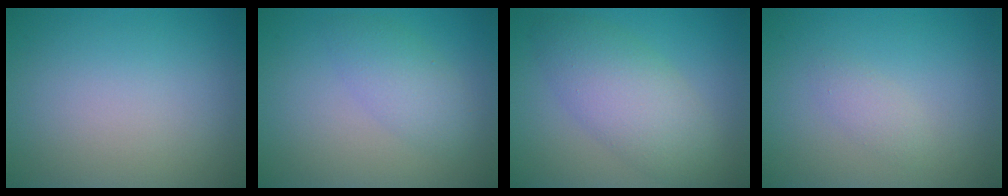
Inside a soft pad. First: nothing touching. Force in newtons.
{"total": 2.8, "press": 2.8, "slide": 0.2}
{"total": 5.5, "press": 5.5, "slide": 0.3}
{"total": 1.2, "press": 1.2, "slide": 0.0}